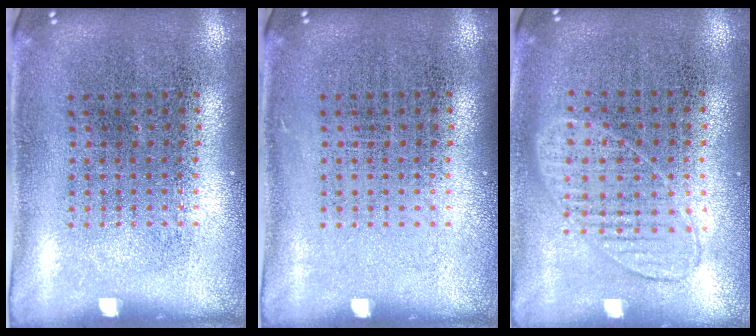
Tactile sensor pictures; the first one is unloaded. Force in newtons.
{"total": 0.0}
{"total": 0.9, "press": 0.9, "slide": 0.4}